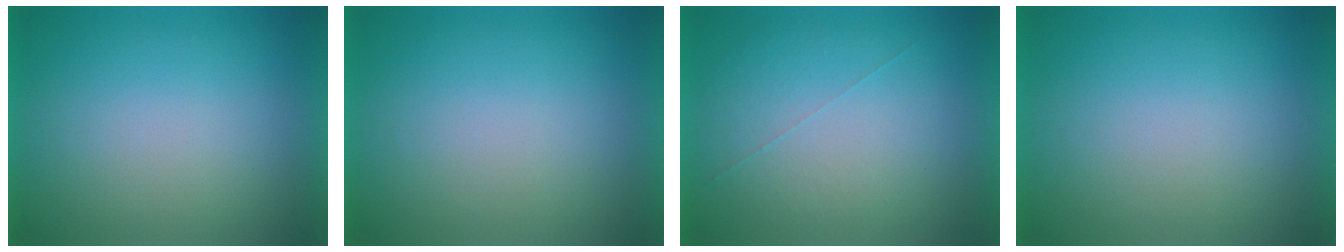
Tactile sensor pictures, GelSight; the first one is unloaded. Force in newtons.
{"total": 0.0}
{"total": 1.0}
{"total": 0.0}